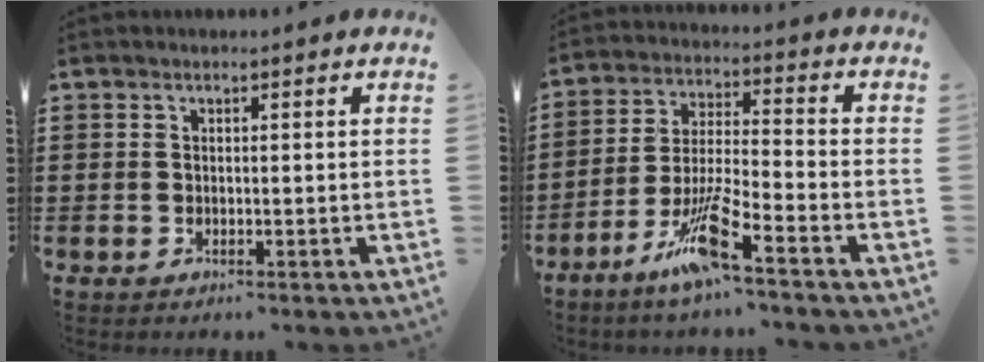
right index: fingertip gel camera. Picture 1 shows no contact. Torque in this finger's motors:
{"motor_torque": [0.23, 0.17, 0.62, 0.16]}